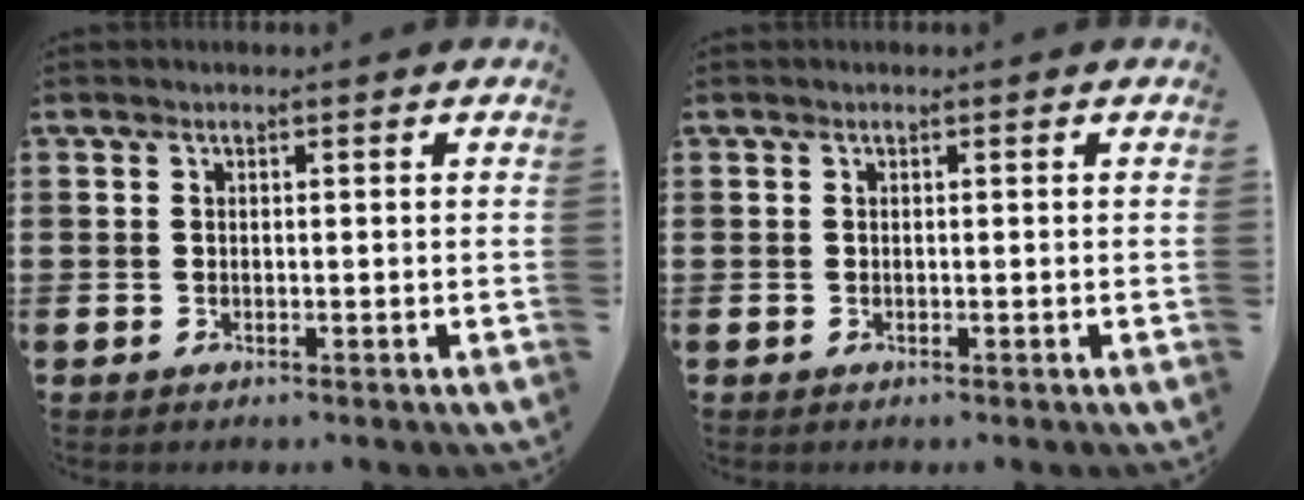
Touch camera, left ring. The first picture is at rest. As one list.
[{"total": 0.0}]